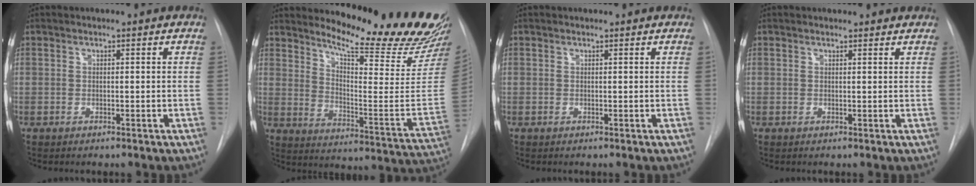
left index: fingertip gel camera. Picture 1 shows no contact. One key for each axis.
{"total": 21.1, "fx": 19.3, "fy": 0.3, "fz": 8.4, "tx": -0.130, "ty": -0.128, "tz": 0.250}
{"total": 0.9, "fx": 0.9, "fy": 0.2, "fz": 0.1, "tx": -0.009, "ty": 0.007, "tz": 0.008}
{"total": 3.3, "fx": 3.1, "fy": 0.8, "fz": 0.5, "tx": -0.010, "ty": 0.011, "tz": 0.028}